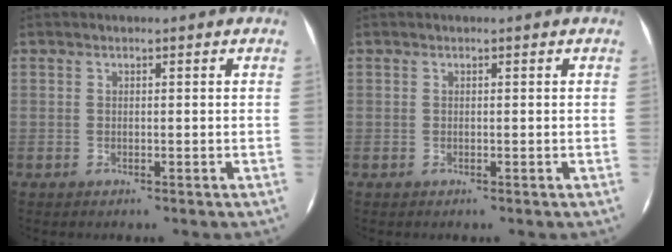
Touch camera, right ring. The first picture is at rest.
{"total": 0.0}